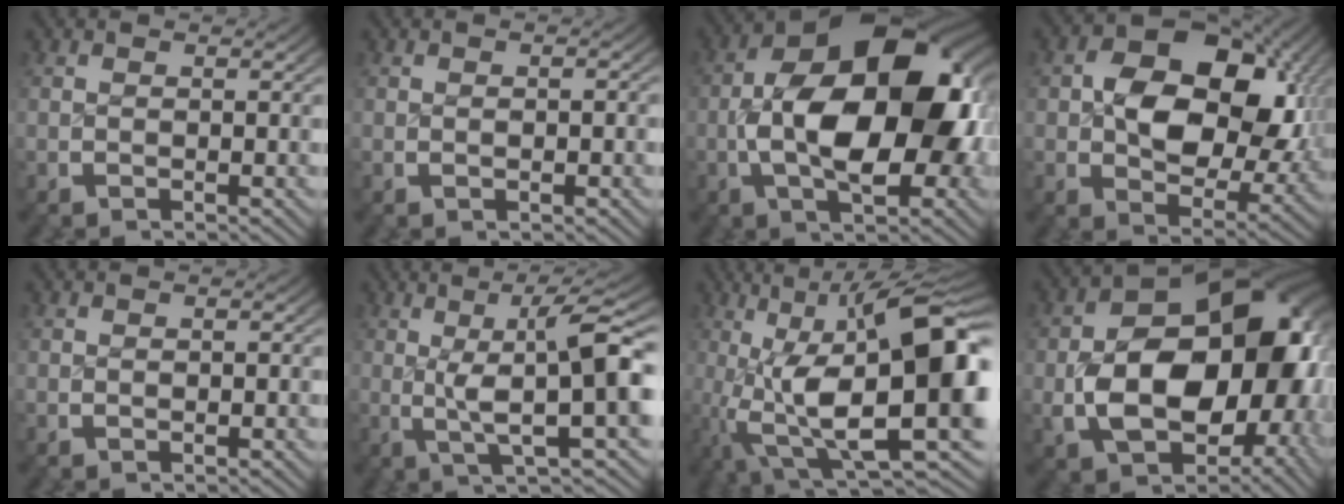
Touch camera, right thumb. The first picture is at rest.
{"total": 0.9, "force": [-0.2, 0.6, 0.7], "torque": [-0.015, -0.006, -0.002]}
{"total": 21.6, "force": [0.5, 12.5, 17.6], "torque": [-0.264, -0.028, 0.015]}
{"total": 15.2, "force": [1.2, 10.1, 11.3], "torque": [-0.178, -0.022, 0.023]}
{"total": 0.6, "force": [-0.1, 0.4, 0.4], "torque": [-0.011, -0.005, -0.002]}
{"total": 10.4, "force": [0.8, 3.5, 9.8], "torque": [-0.156, -0.003, 0.021]}
{"total": 22.4, "force": [-1.2, 12.0, 18.8], "torque": [-0.321, -0.075, 0.021]}
{"total": 22.9, "force": [-0.6, 14.6, 17.6], "torque": [-0.278, -0.053, 0.011]}